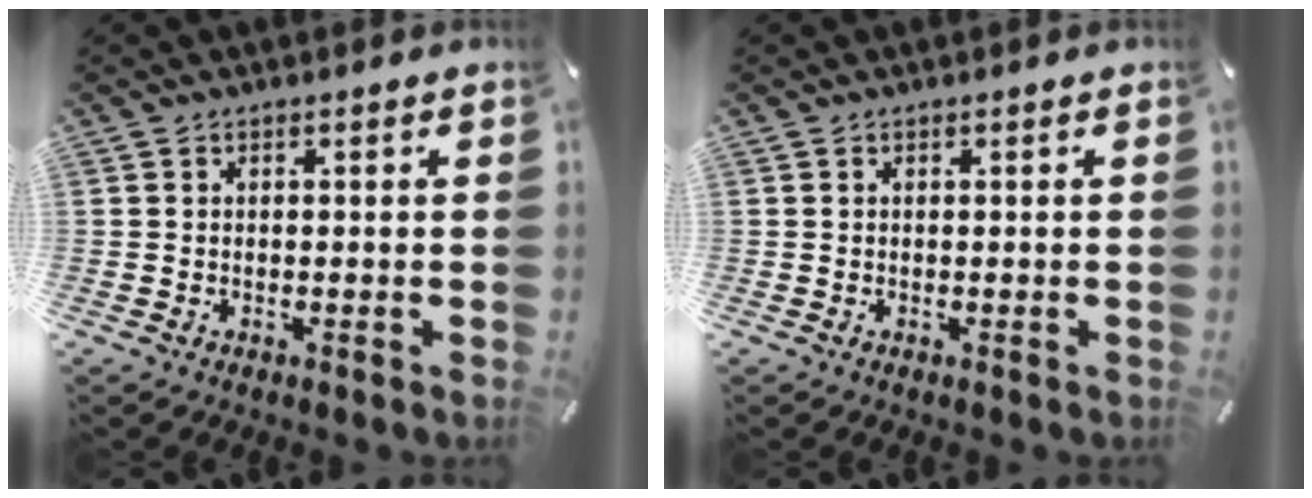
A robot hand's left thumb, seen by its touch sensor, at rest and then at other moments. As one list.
[{"total": 0.0}]